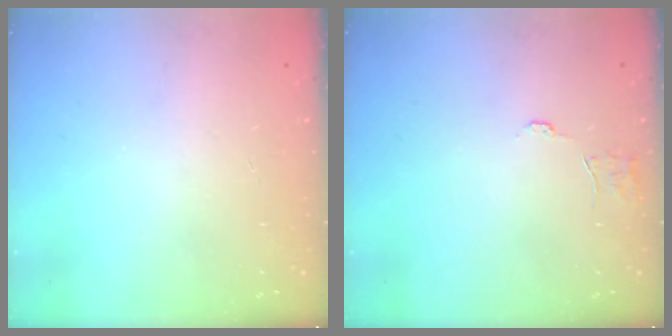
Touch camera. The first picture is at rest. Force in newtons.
{"total": 4.2, "press": 4.1, "slide": 0.2}